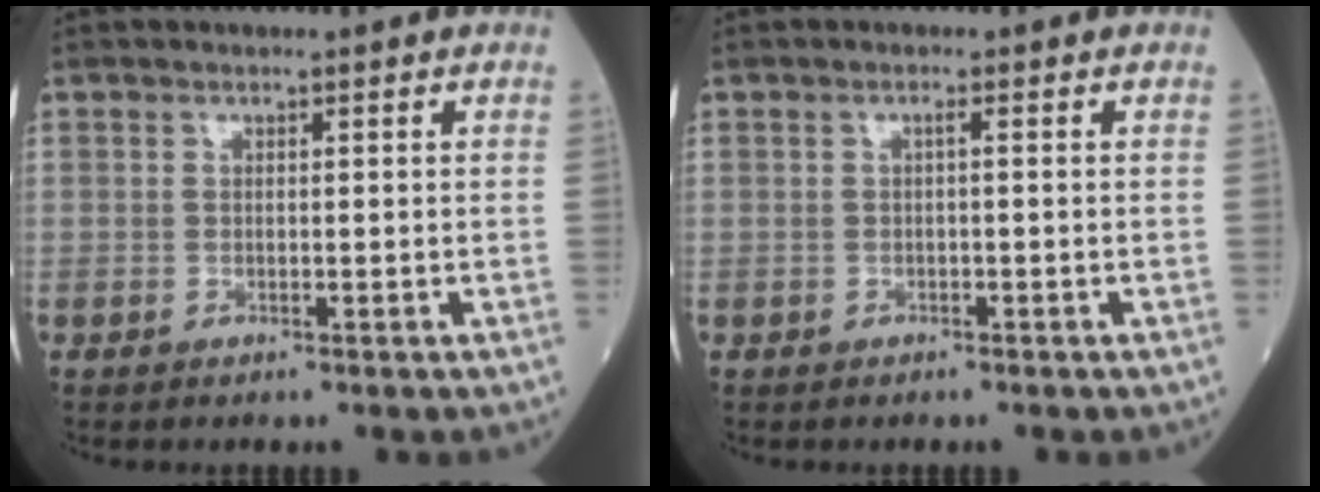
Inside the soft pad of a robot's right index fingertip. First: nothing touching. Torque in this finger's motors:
{"motor_torque": [-0.10, 0.13, 0.06, 0.02]}